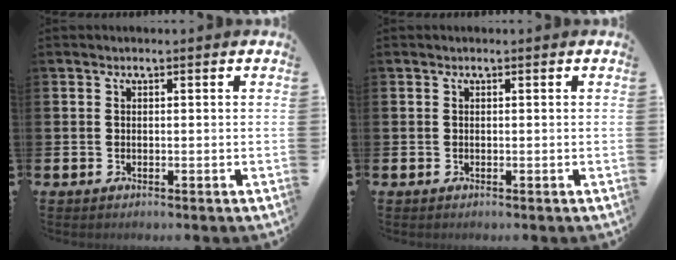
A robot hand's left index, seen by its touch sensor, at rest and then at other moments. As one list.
[{"total": 0.0}]